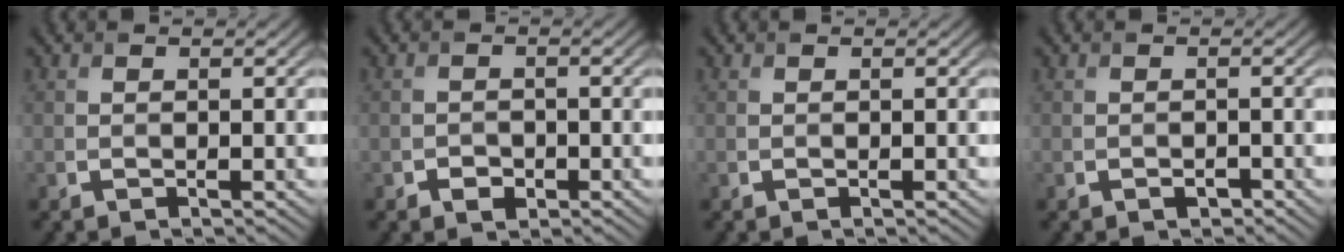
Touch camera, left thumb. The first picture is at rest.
{"total": 1.7, "force": [-0.9, 1.2, 0.7], "torque": [-0.010, -0.003, -0.017]}
{"total": 0.0}
{"total": 1.0, "force": [-0.6, 0.6, 0.5], "torque": [-0.007, -0.002, -0.009]}